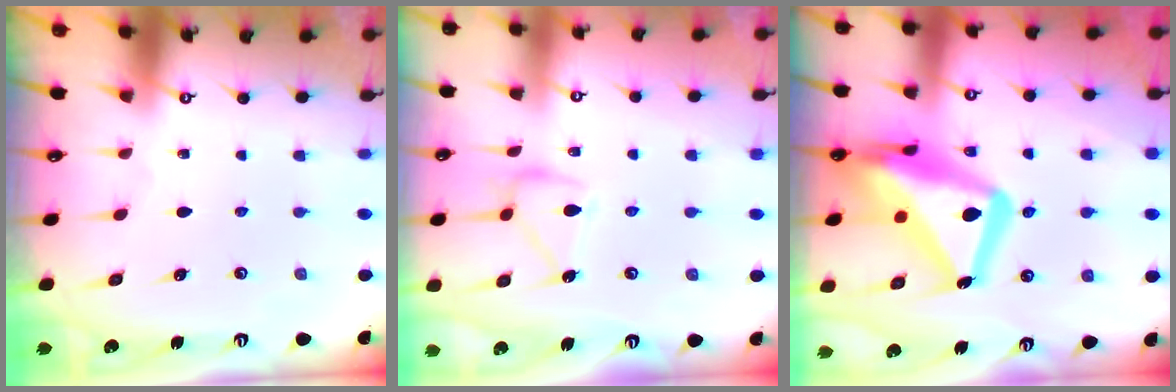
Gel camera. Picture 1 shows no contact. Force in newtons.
{"total": 12.9, "press": 12.9, "slide": 0.4}
{"total": 21.0, "press": 20.9, "slide": 1.8}